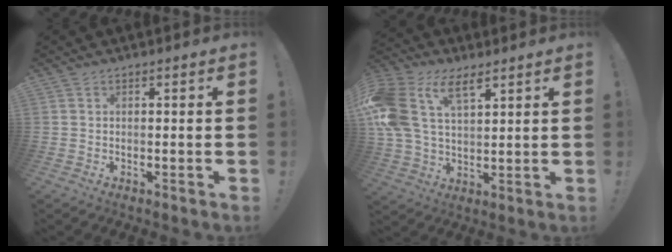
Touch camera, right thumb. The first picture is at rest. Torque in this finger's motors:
{"motor_torque": [1.45, 1.55, 1.03, 0.71, 0.66]}